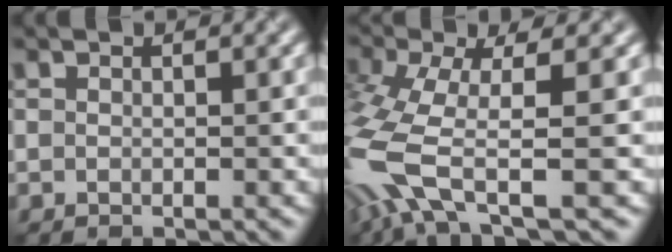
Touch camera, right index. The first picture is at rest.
{"total": 8.7, "force": [-3.6, 2.8, 7.4], "torque": [-0.185, -0.007, -0.079]}